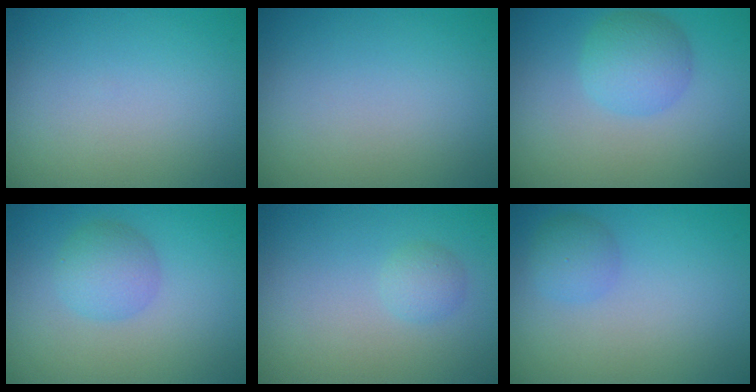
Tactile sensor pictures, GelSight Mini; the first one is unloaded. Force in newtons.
{"total": 0.0}
{"total": 3.5, "press": 3.5, "slide": 0.0}
{"total": 2.8, "press": 2.8, "slide": 0.1}
{"total": 1.3, "press": 1.3, "slide": 0.0}
{"total": 1.7, "press": 1.7, "slide": 0.0}